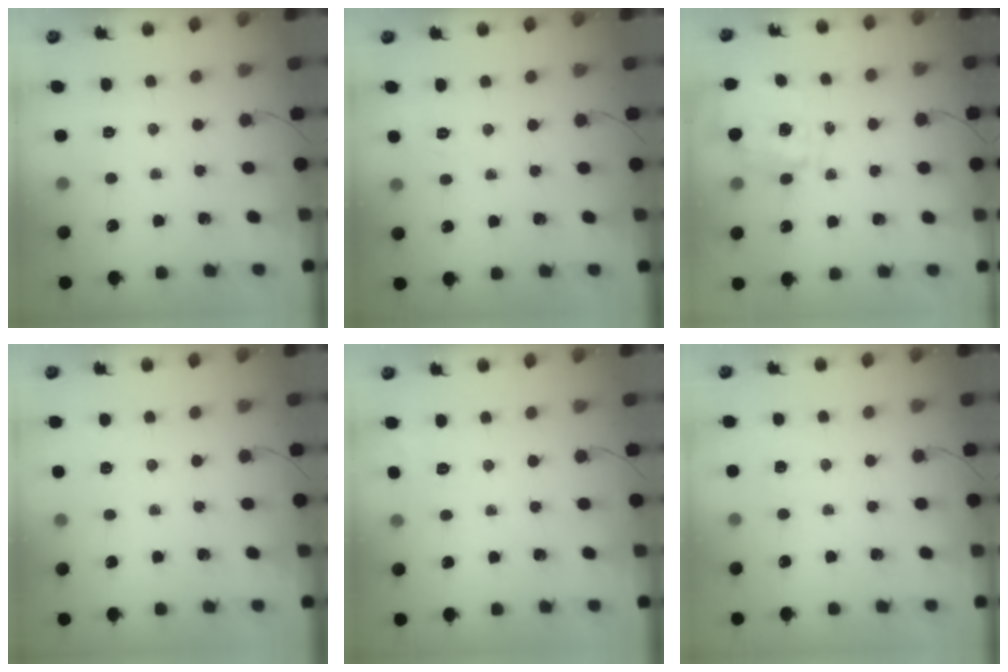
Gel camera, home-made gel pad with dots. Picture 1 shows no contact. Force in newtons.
{"total": 2.0, "press": 0.8, "slide": 1.8}
{"total": 1.5, "press": 1.5, "slide": 0.5}
{"total": 2.7, "press": 2.3, "slide": 1.5}
{"total": 2.9, "press": 1.7, "slide": 2.3}
{"total": 2.6, "press": 2.1, "slide": 1.6}